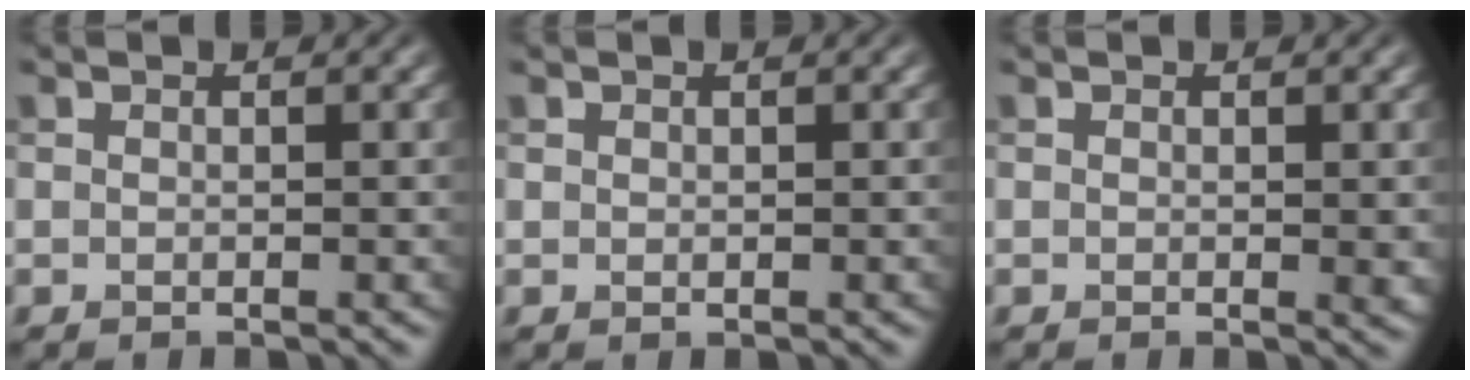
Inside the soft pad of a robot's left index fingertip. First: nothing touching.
{"total": 0.0}
{"total": 0.8, "force": [0.0, 0.3, 0.7], "torque": [-0.006, -0.004, 0.001]}